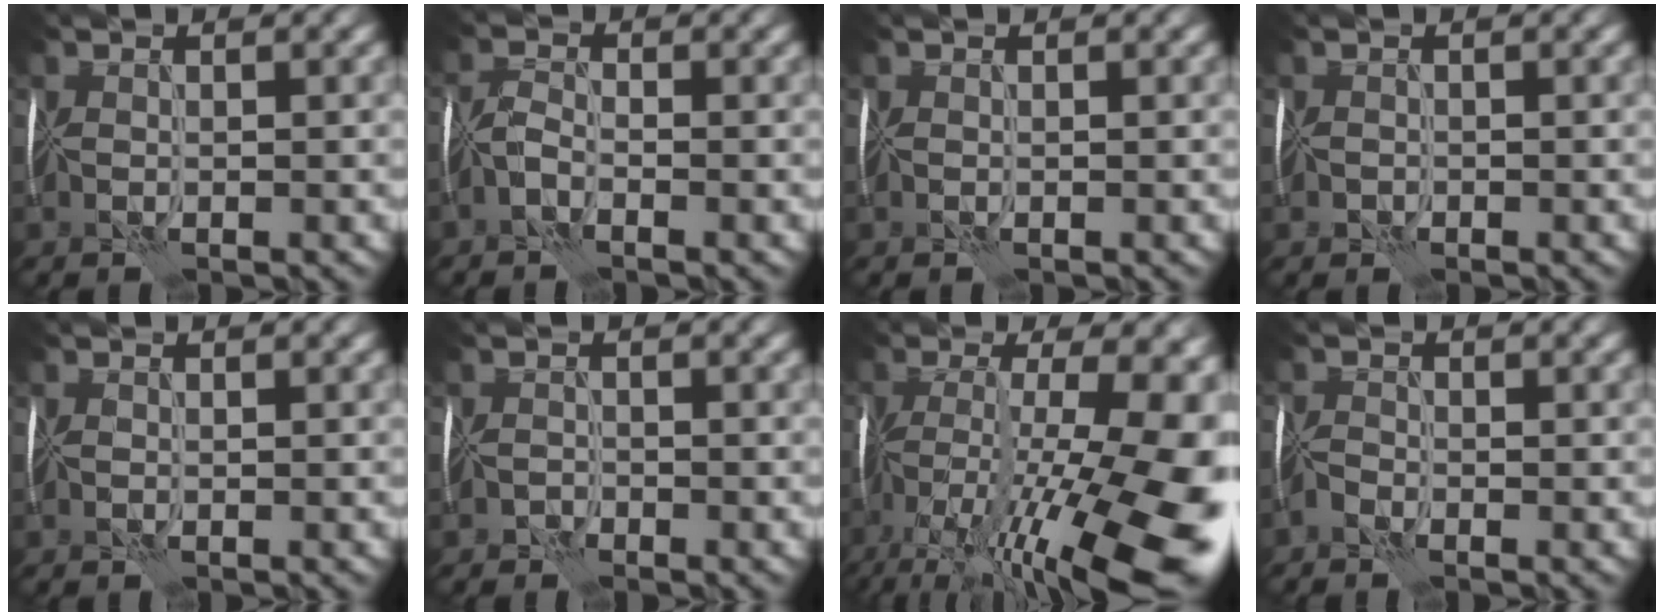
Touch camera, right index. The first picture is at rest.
{"total": 1.6, "force": [-1.2, 0.5, 1.0], "torque": [-0.023, 0.007, -0.029]}
{"total": 0.0}
{"total": 1.0, "force": [-0.7, 0.6, 0.5], "torque": [-0.009, 0.000, -0.012]}
{"total": 0.0}
{"total": 1.0, "force": [-1.0, 0.3, 0.3], "torque": [-0.002, 0.005, -0.020]}
{"total": 19.7, "force": [-7.3, 6.4, 17.1], "torque": [-0.263, 0.002, -0.108]}
{"total": 1.0, "force": [-1.0, 0.2, 0.2], "torque": [-0.005, 0.004, -0.026]}